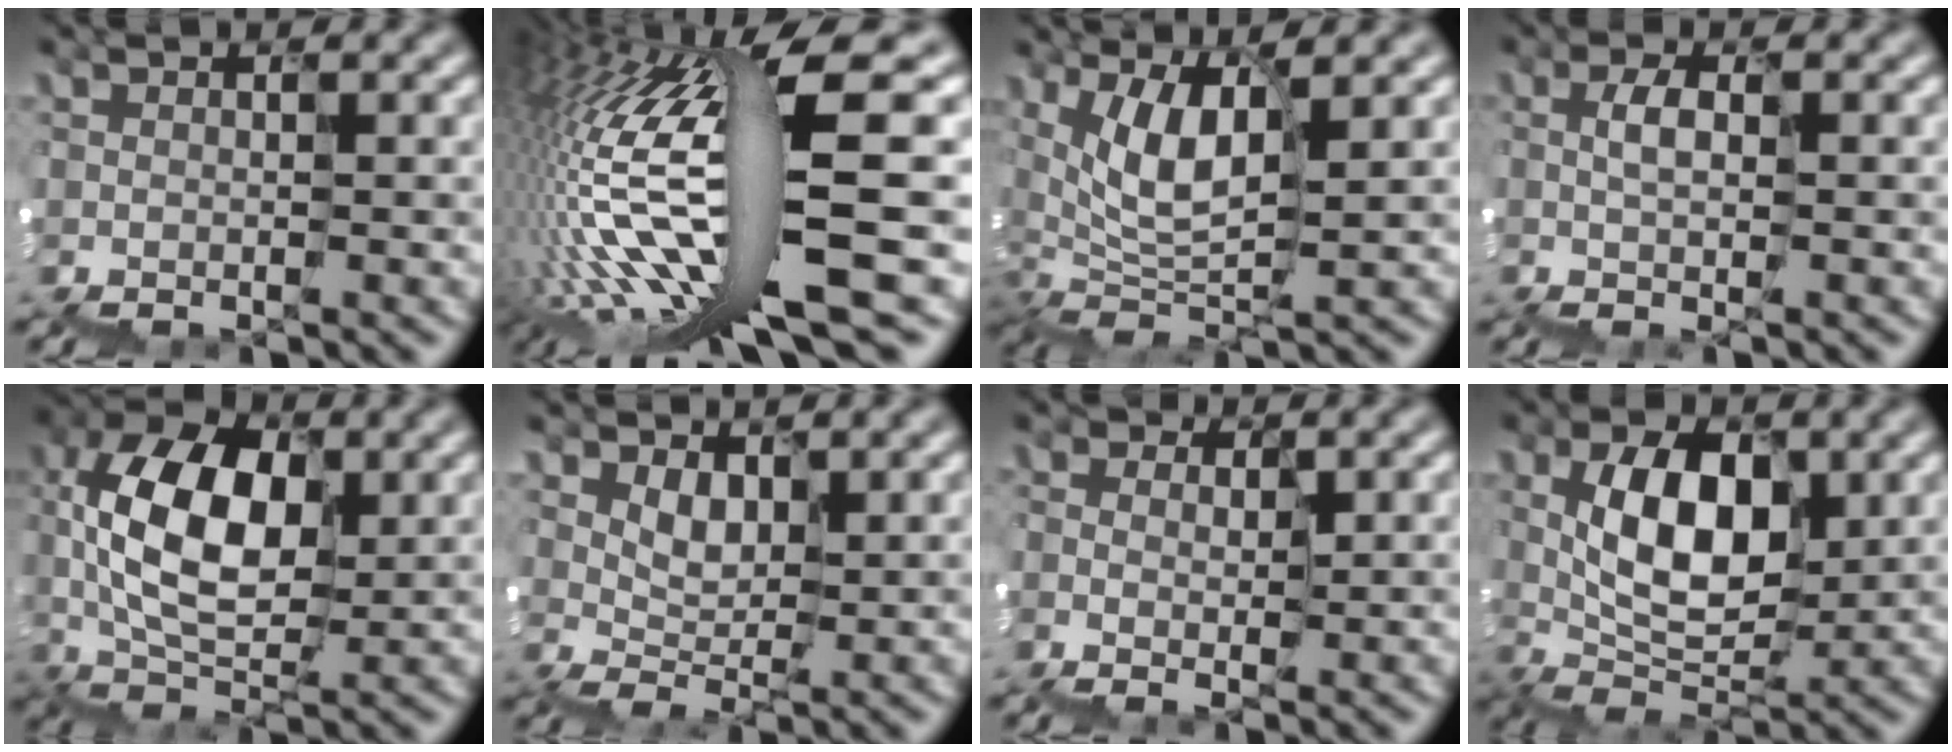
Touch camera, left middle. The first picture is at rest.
{"total": 14.7, "force": [-1.9, 2.8, 14.3], "torque": [-0.288, -0.004, -0.022]}
{"total": 4.5, "force": [1.4, 2.1, 3.7], "torque": [-0.110, 0.002, 0.023]}
{"total": 0.0}
{"total": 7.1, "force": [0.9, 4.4, 5.4], "torque": [-0.125, 0.014, 0.009]}
{"total": 1.2, "force": [1.0, 0.6, -0.2], "torque": [-0.013, 0.002, 0.021]}
{"total": 2.2, "force": [0.3, 1.8, 1.1], "torque": [-0.019, 0.006, -0.001]}
{"total": 4.7, "force": [0.8, 2.9, 3.7], "torque": [-0.083, 0.006, 0.014]}